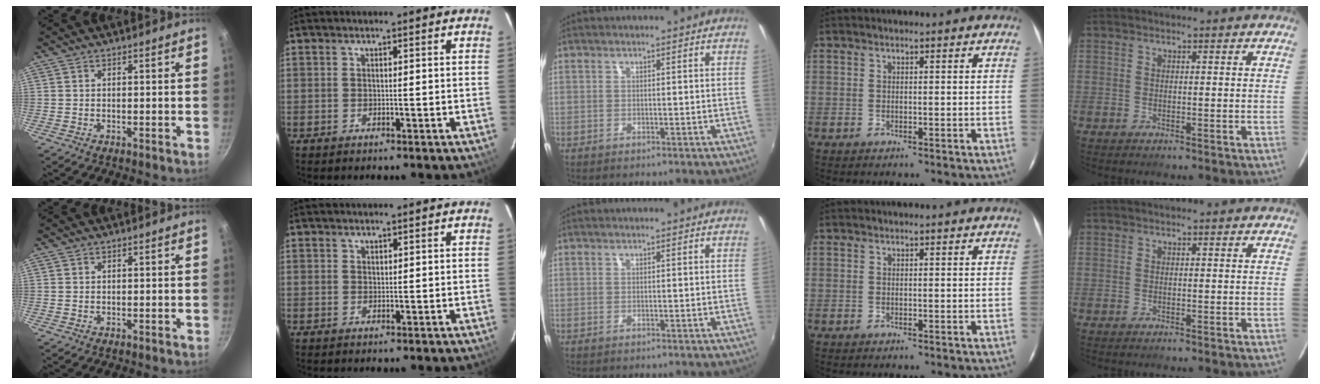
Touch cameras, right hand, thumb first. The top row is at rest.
{"index": {"total": 0.6, "force": [0.4, 0.4, 0.0], "torque": [0.002, 0.002, 0.008]}}